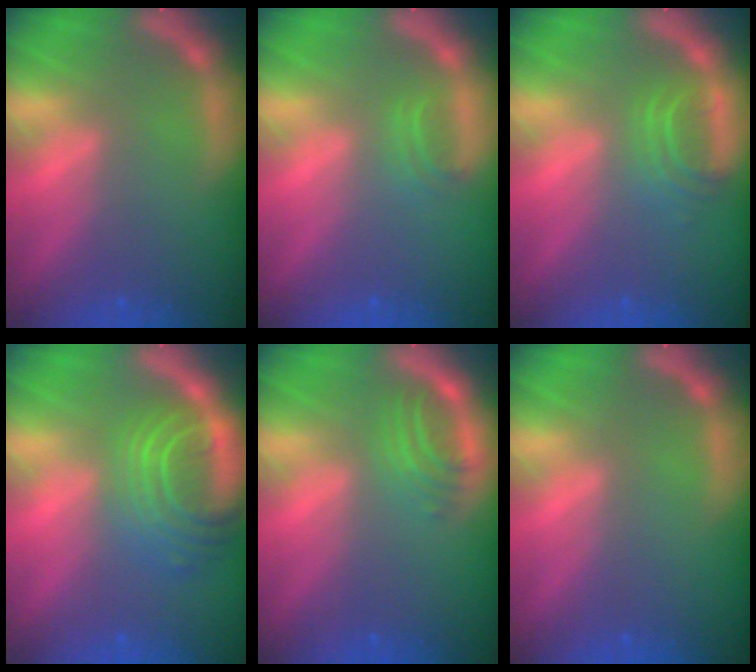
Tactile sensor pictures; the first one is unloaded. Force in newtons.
{"total": 1.4}
{"total": 2.9}
{"total": 8.1}
{"total": 2.9}
{"total": 0.0}